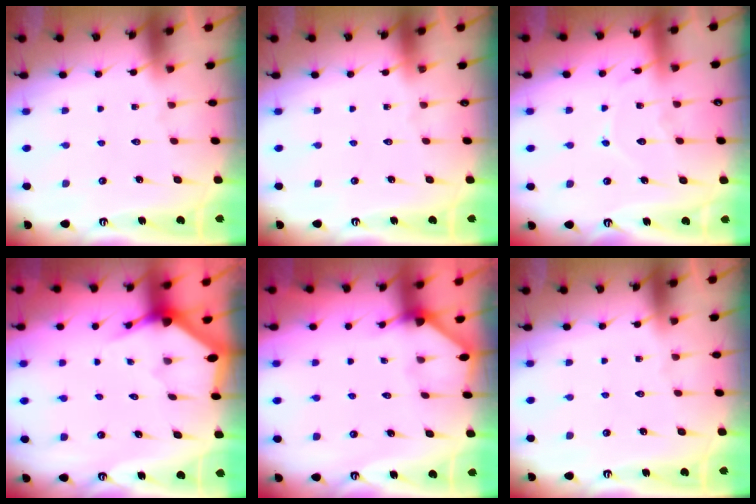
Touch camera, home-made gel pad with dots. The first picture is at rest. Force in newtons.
{"total": 0.0}
{"total": 8.3, "press": 8.2, "slide": 0.9}
{"total": 3.0, "press": 3.0, "slide": 0.1}
{"total": 2.7, "press": 2.7, "slide": 0.2}
{"total": 0.0}